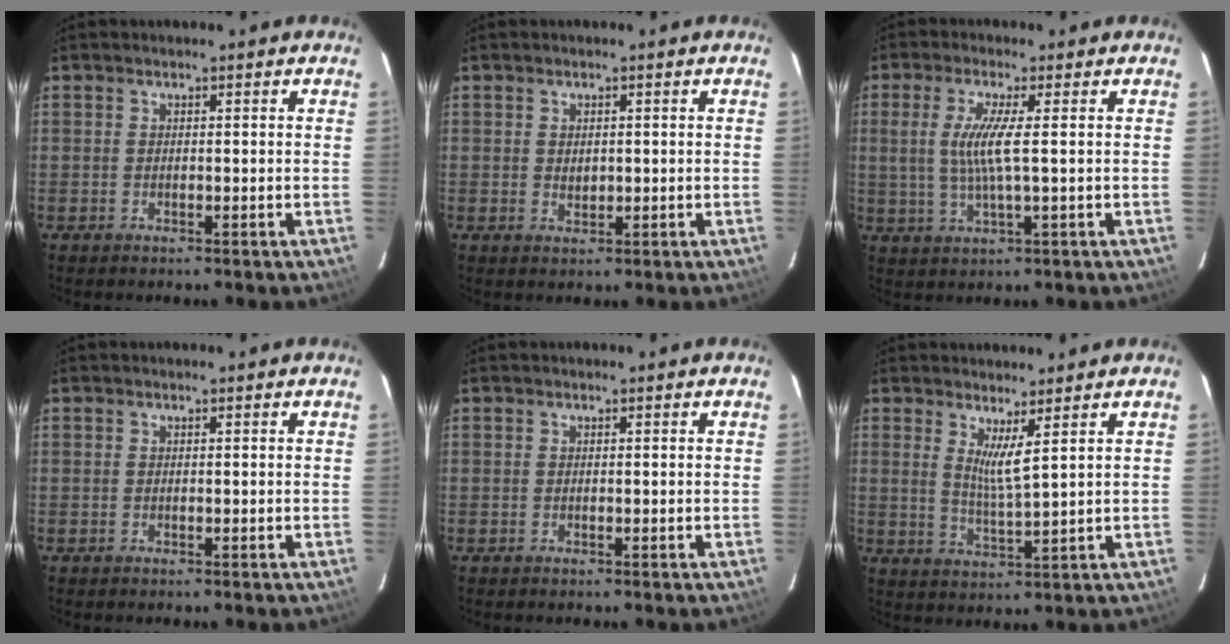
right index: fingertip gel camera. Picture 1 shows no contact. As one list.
[{"total": 1.9, "force": [0.1, 1.4, 1.2], "torque": [-0.016, 0.001, 0.004]}, {"total": 6.7, "force": [0.7, 0.4, 6.6], "torque": [-0.137, -0.002, 0.014]}, {"total": 0.0}, {"total": 0.0}, {"total": 4.6, "force": [2.6, -0.2, 3.7], "torque": [-0.070, -0.015, 0.045]}]